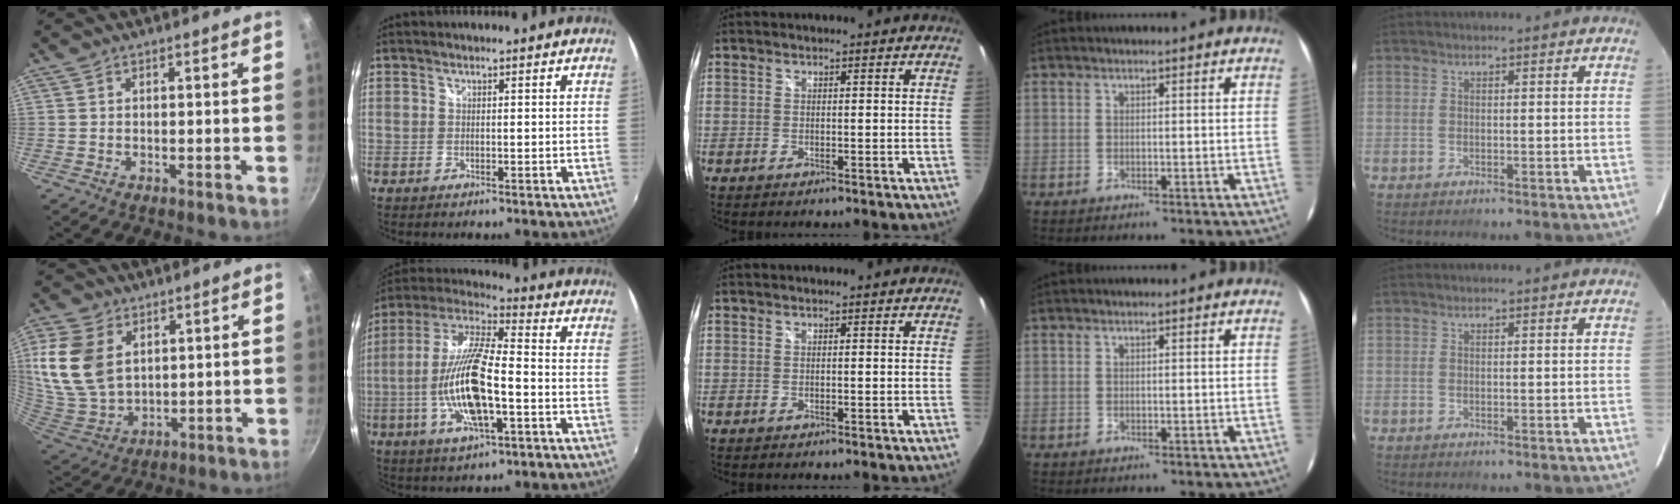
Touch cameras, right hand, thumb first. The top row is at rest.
{"thumb": {"total": 16.3, "force": [4.6, 11.4, 10.7], "torque": [-0.210, -0.020, 0.105]}, "index": {"total": 17.1, "force": [-4.3, 4.6, 15.9], "torque": [-0.317, -0.009, -0.083]}}